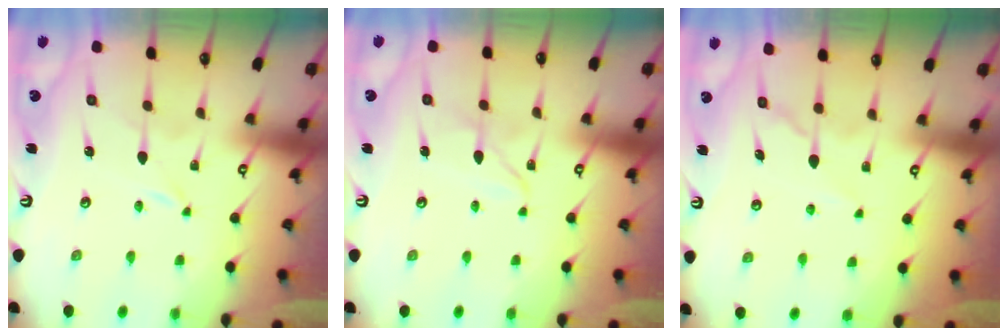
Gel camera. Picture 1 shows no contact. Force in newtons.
{"total": 2.8, "press": 2.8, "slide": 0.2}
{"total": 7.4, "press": 7.4, "slide": 0.2}